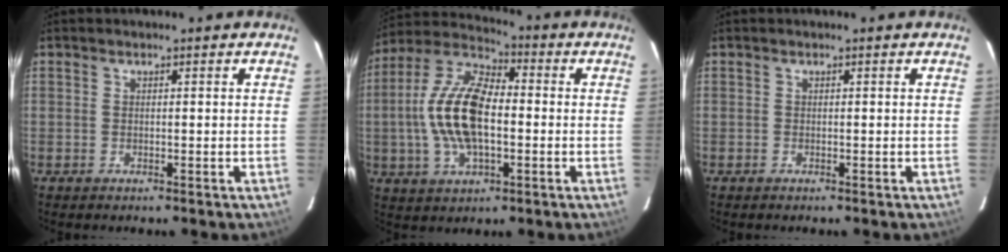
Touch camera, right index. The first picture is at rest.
{"total": 15.8, "force": [-1.3, 7.4, 13.9], "torque": [-0.286, 0.012, -0.030]}
{"total": 0.0}